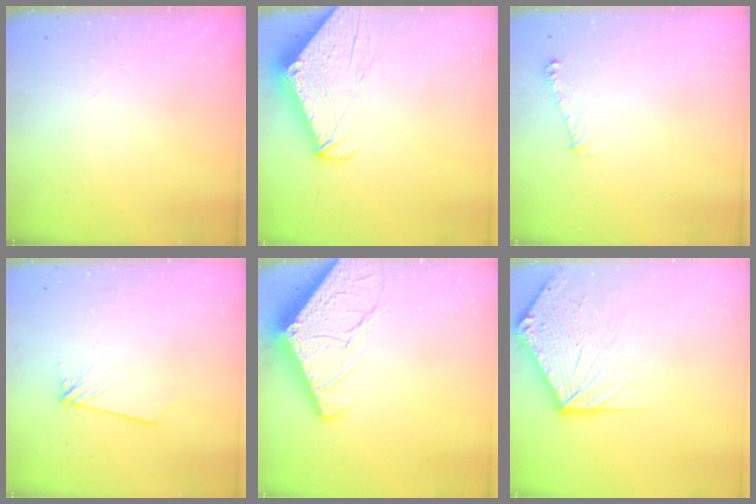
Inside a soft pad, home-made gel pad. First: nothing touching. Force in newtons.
{"total": 9.6, "press": 9.6, "slide": 1.1}
{"total": 5.7, "press": 5.7, "slide": 0.5}
{"total": 1.7, "press": 1.7, "slide": 0.1}
{"total": 15.4, "press": 15.3, "slide": 1.6}
{"total": 11.6, "press": 11.4, "slide": 1.7}